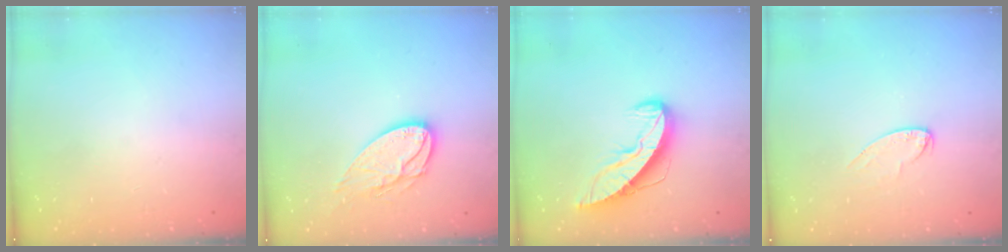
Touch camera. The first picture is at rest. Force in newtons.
{"total": 11.2, "press": 11.2, "slide": 0.5}
{"total": 9.3, "press": 9.3, "slide": 0.9}
{"total": 6.2, "press": 6.2, "slide": 0.4}